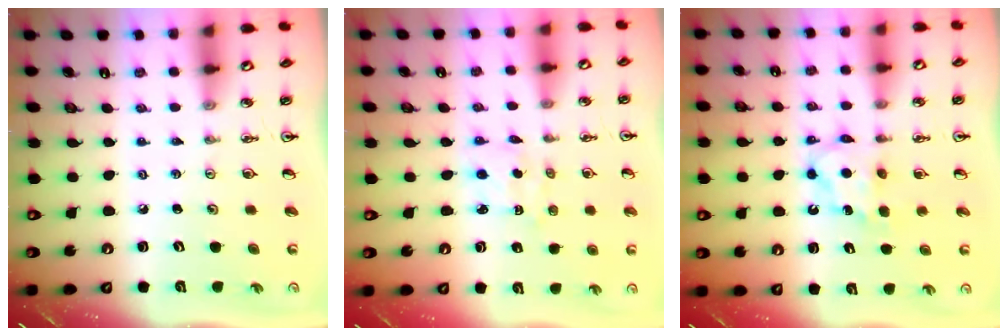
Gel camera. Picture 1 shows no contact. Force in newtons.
{"total": 2.2, "press": 2.1, "slide": 0.5}
{"total": 6.7, "press": 6.7, "slide": 0.3}